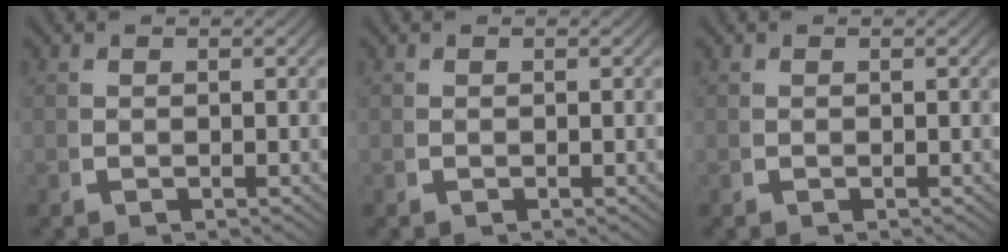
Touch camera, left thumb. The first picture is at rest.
{"total": 0.0}
{"total": 0.0}